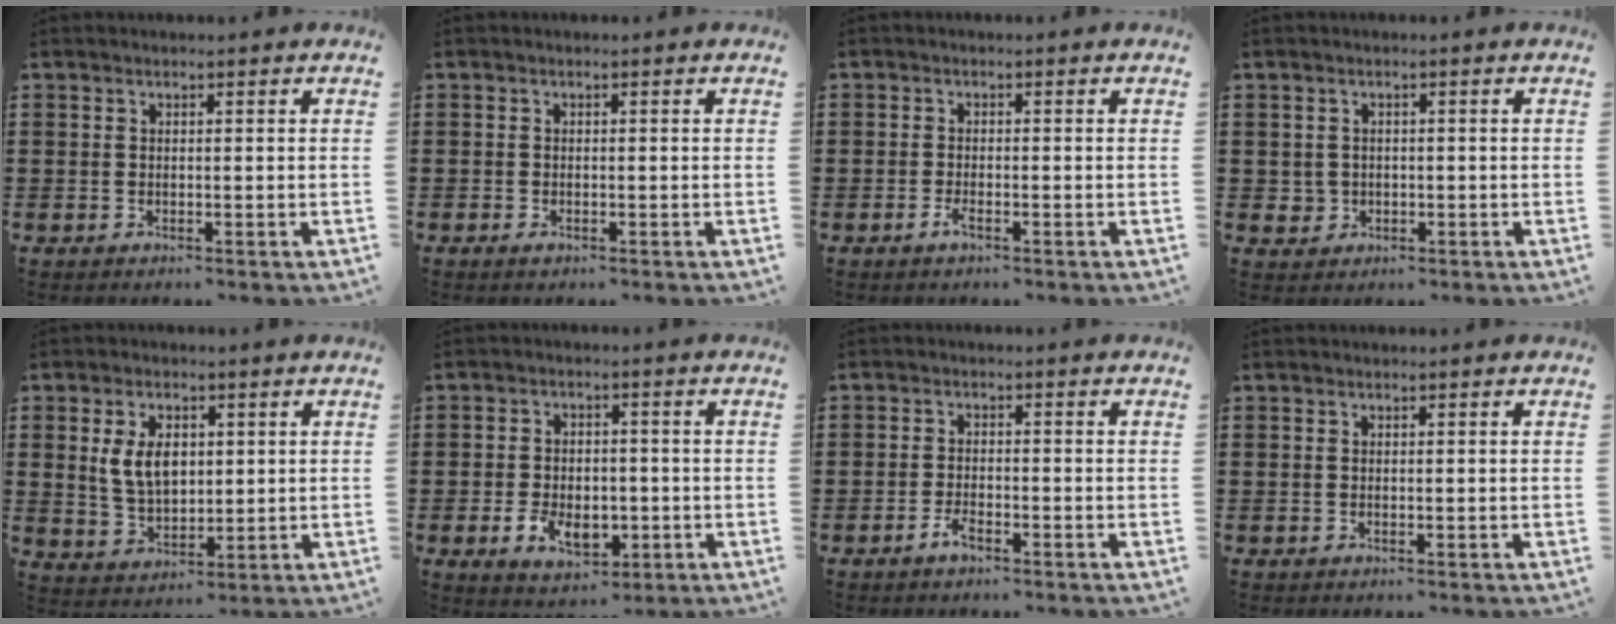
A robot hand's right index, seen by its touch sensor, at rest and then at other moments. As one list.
[{"total": 0.5, "force": [-0.4, 0.3, 0.1], "torque": [-0.004, -0.001, -0.008]}, {"total": 1.8, "force": [-1.1, 0.4, 1.3], "torque": [-0.039, -0.009, -0.025]}, {"total": 1.6, "force": [-0.2, 1.6, 0.4], "torque": [-0.015, 0.005, -0.006]}, {"total": 6.4, "force": [1.3, 4.1, 4.7], "torque": [-0.103, 0.009, 0.018]}, {"total": 5.9, "force": [-1.8, 3.8, 4.1], "torque": [-0.078, 0.002, -0.035]}, {"total": 2.6, "force": [-1.8, 0.8, 1.6], "torque": [-0.037, -0.001, -0.036]}, {"total": 0.0}]